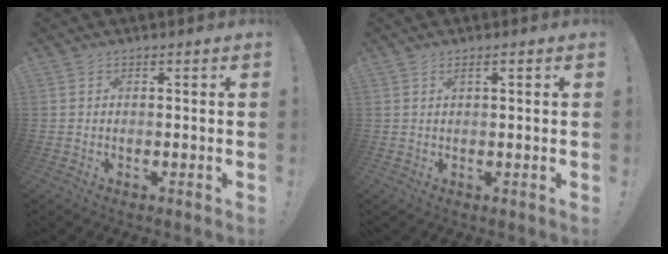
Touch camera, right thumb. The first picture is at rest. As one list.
[{"total": 1.8, "force": [0.6, 0.0, 1.7], "torque": [-0.030, -0.001, 0.009]}]